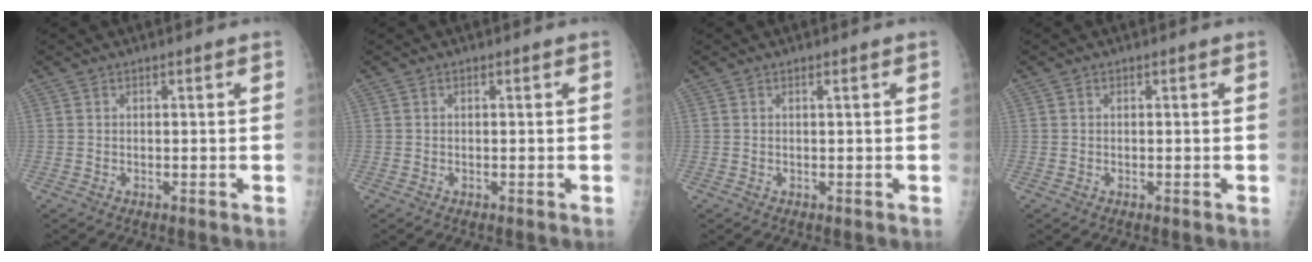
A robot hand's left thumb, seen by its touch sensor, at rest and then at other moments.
{"total": 0.0}
{"total": 0.0}
{"total": 0.0}